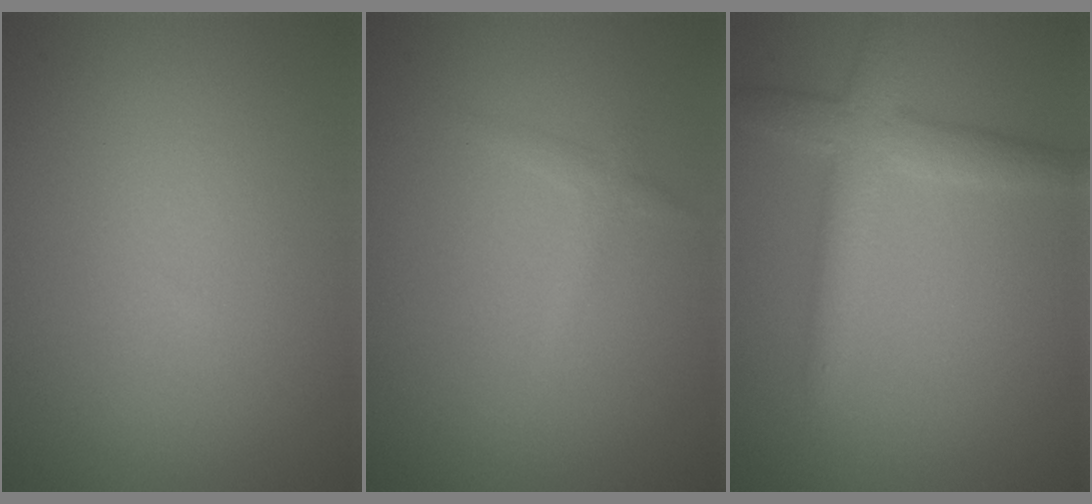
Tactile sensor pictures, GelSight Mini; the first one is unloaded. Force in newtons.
{"total": 1.1, "press": 1.1, "slide": 0.0}
{"total": 3.7, "press": 3.7, "slide": 0.2}